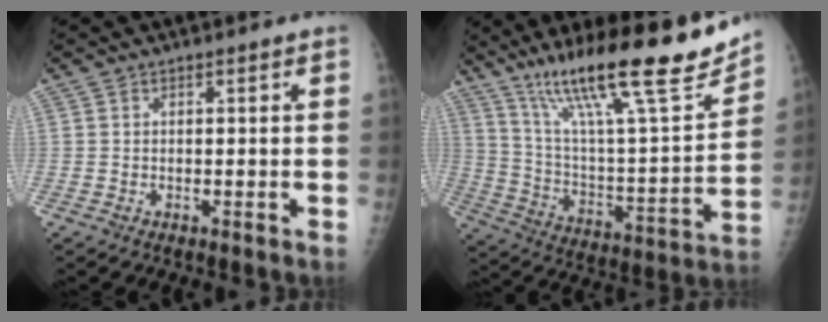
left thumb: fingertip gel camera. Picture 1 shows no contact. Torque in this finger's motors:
{"motor_torque": [2.53, -2.01, 1.27, -0.99, 0.16]}